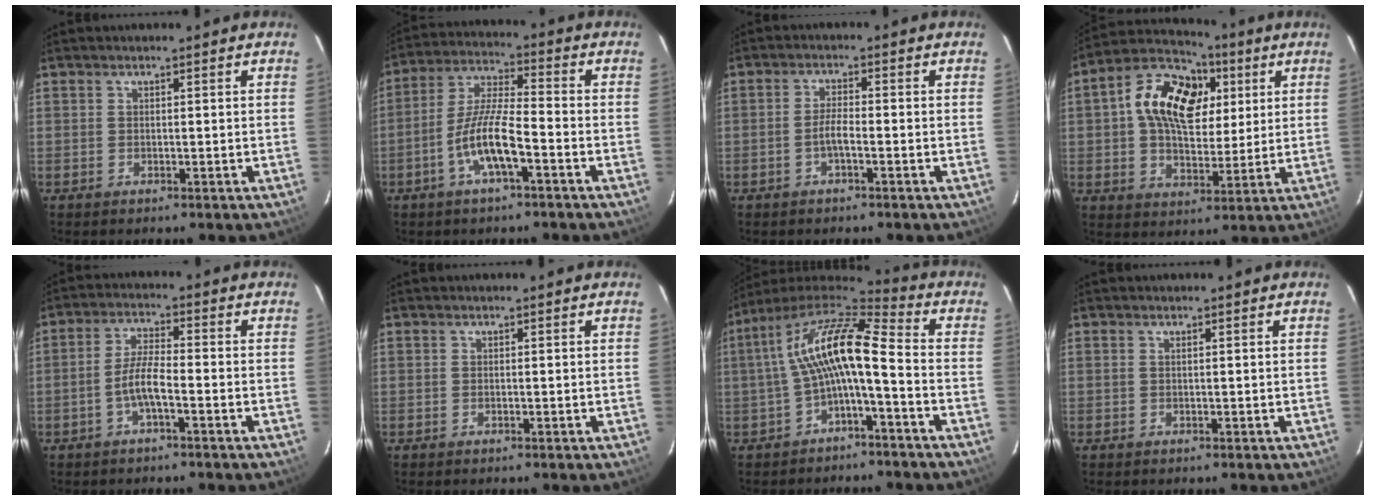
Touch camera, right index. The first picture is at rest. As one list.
[{"total": 9.4, "force": [-4.3, 1.6, 8.2], "torque": [-0.174, 0.003, -0.083]}, {"total": 2.6, "force": [-1.2, 0.3, 2.2], "torque": [-0.049, 0.005, -0.024]}, {"total": 16.5, "force": [4.5, 10.5, 11.9], "torque": [-0.224, 0.043, 0.073]}, {"total": 4.7, "force": [-2.2, 0.6, 4.2], "torque": [-0.091, 0.008, -0.042]}, {"total": 0.0}, {"total": 12.8, "force": [-1.6, 2.8, 12.4], "torque": [-0.243, 0.021, -0.035]}, {"total": 0.0}]